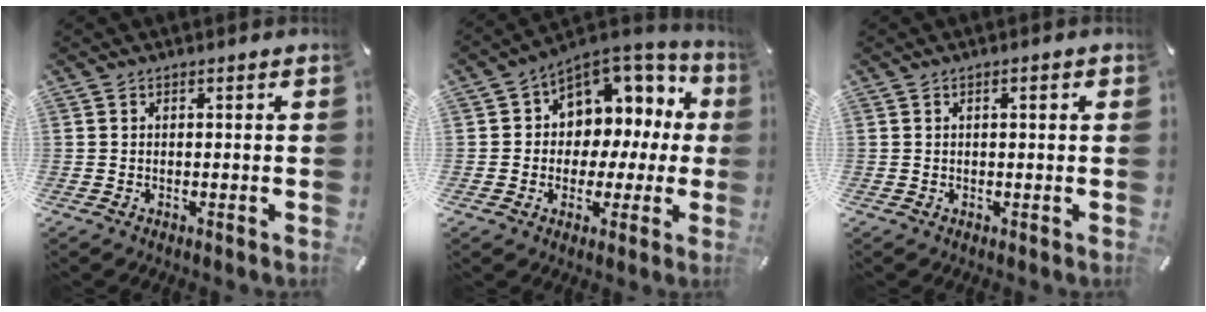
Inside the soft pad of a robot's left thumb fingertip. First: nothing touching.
{"total": 8.1, "force": [2.5, 7.3, 2.4], "torque": [-0.041, -0.036, 0.052]}
{"total": 1.4, "force": [0.3, 0.4, 1.3], "torque": [-0.025, 0.004, 0.004]}